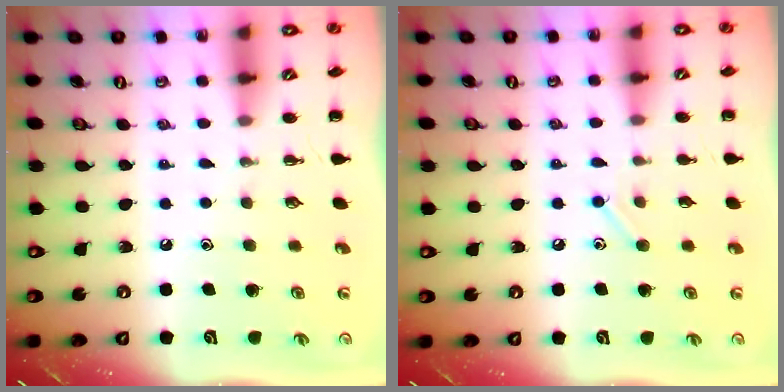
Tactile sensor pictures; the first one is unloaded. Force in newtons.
{"total": 6.6, "press": 6.4, "slide": 1.7}